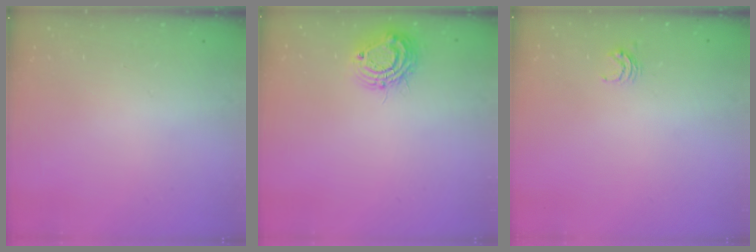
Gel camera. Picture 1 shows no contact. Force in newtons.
{"total": 10.2, "press": 10.2, "slide": 0.8}
{"total": 3.5, "press": 3.5, "slide": 0.4}